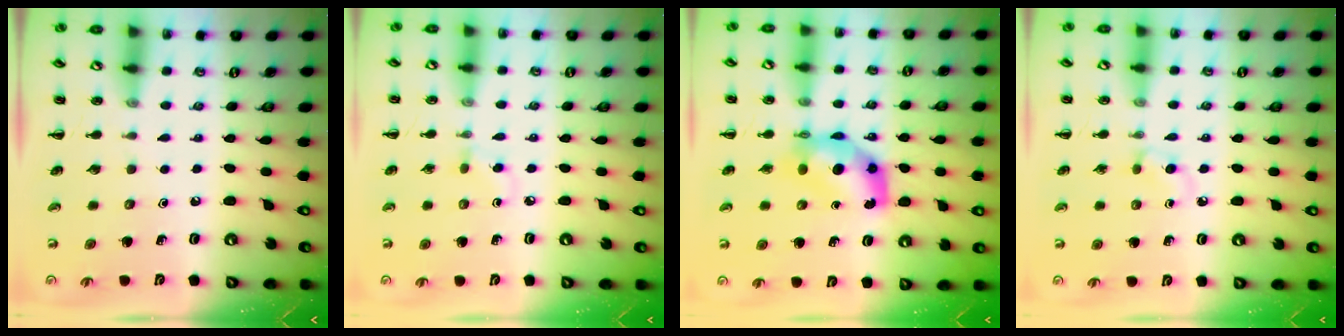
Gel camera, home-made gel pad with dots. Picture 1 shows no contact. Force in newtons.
{"total": 2.9, "press": 2.7, "slide": 1.0}
{"total": 7.7, "press": 7.5, "slide": 1.4}
{"total": 2.4, "press": 2.1, "slide": 1.1}